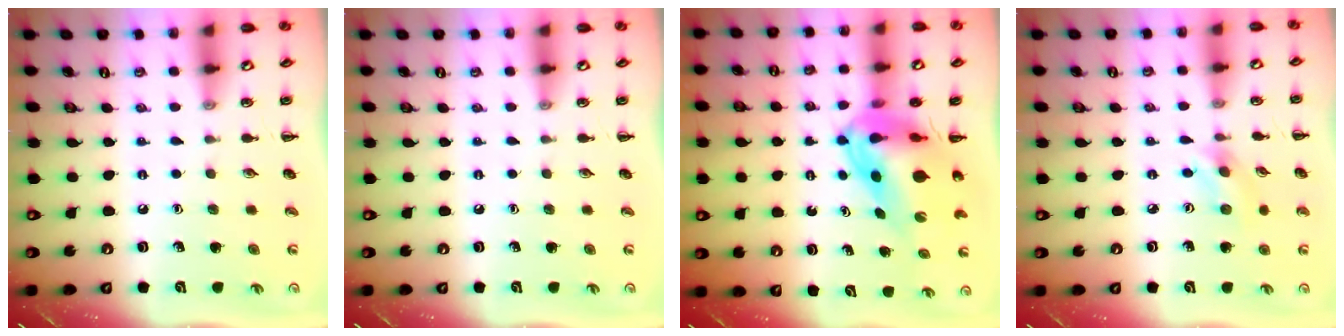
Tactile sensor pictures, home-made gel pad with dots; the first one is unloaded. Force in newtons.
{"total": 0.0}
{"total": 9.3, "press": 8.8, "slide": 3.0}
{"total": 2.8, "press": 2.7, "slide": 0.6}